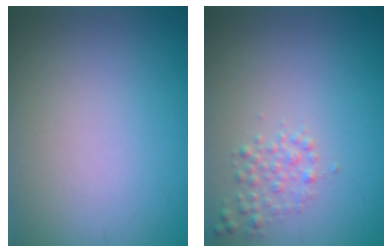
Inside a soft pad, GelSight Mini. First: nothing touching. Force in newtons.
{"total": 1.5, "press": 1.5, "slide": 0.0}